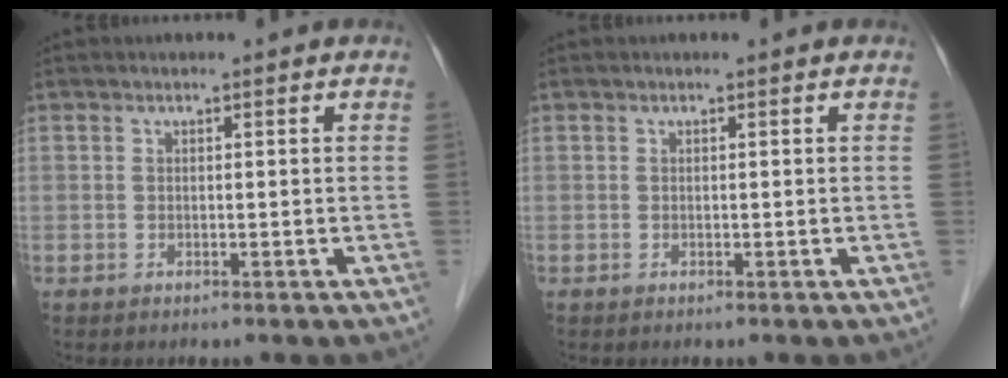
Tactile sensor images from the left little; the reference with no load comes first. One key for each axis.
{"total": 0.0}